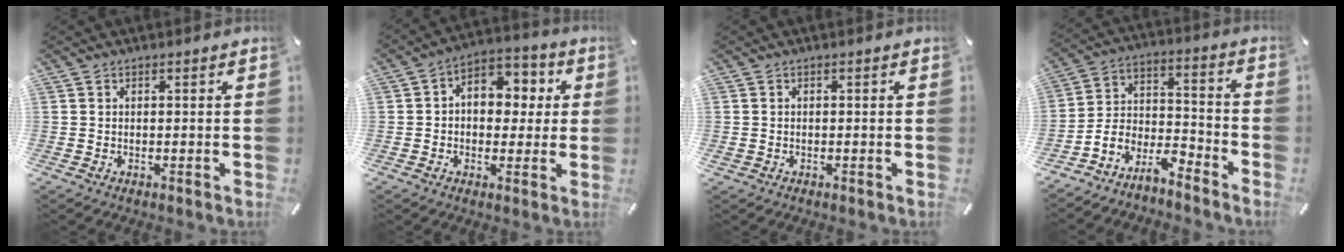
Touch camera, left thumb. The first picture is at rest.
{"total": 7.5, "force": [0.6, 6.2, 4.1], "torque": [-0.053, 0.001, 0.004]}
{"total": 0.7, "force": [-0.3, 0.6, 0.3], "torque": [-0.004, 0.003, -0.007]}
{"total": 8.7, "force": [-7.6, 3.4, 2.5], "torque": [-0.039, 0.027, -0.144]}